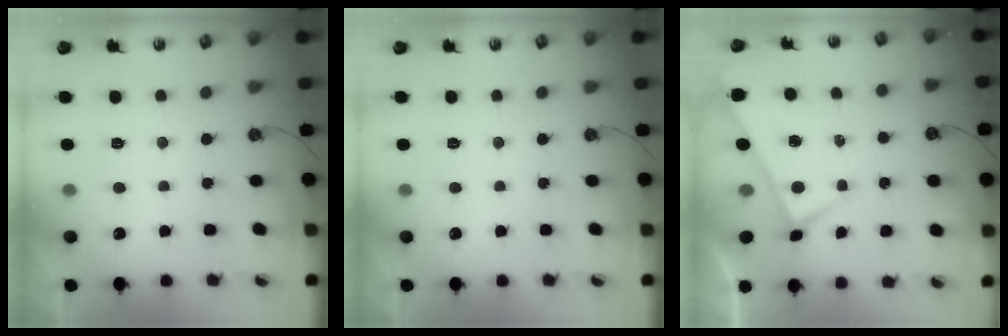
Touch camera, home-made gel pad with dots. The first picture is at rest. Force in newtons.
{"total": 0.0}
{"total": 0.0}